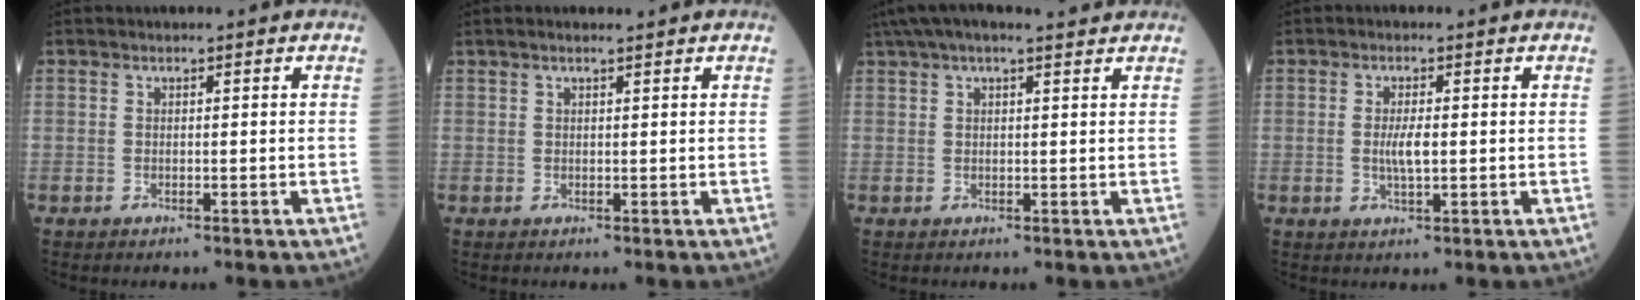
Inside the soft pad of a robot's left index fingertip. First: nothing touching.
{"total": 2.0, "force": [1.6, 0.0, 1.2], "torque": [-0.019, 0.016, 0.025]}
{"total": 9.3, "force": [7.6, 1.5, 5.1], "torque": [-0.089, 0.048, 0.110]}
{"total": 3.1, "force": [-0.1, 0.6, 3.0], "torque": [-0.062, -0.003, 0.000]}